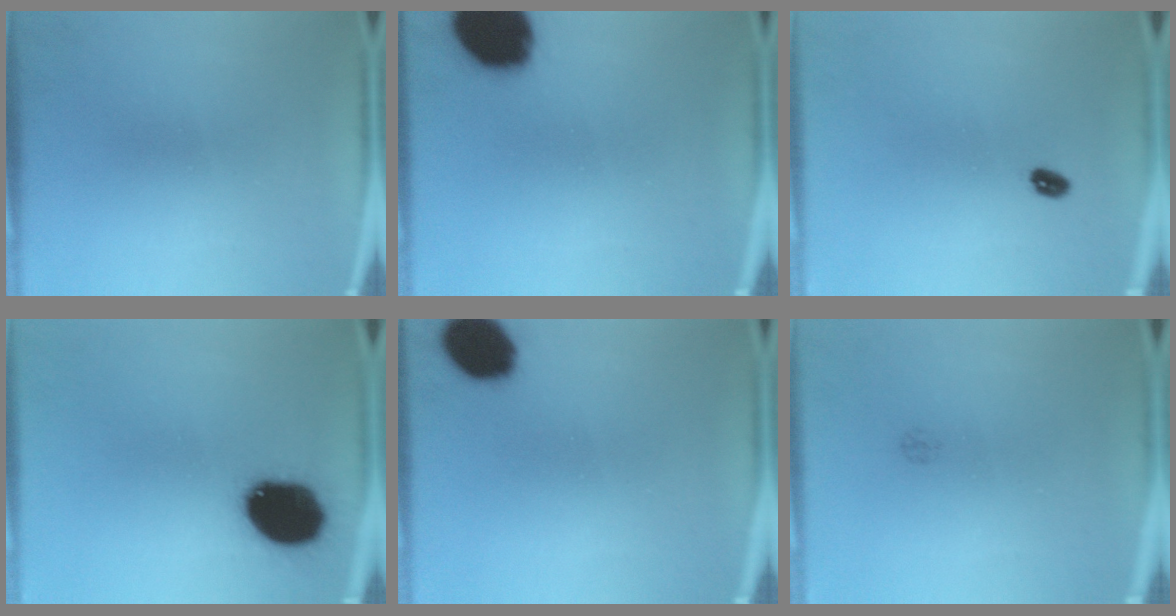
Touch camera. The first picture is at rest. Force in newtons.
{"total": 19.1}
{"total": 1.9}
{"total": 18.6}
{"total": 12.7}
{"total": 1.0}